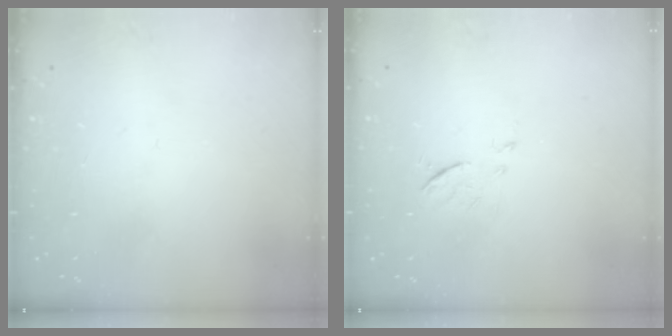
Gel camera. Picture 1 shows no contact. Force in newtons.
{"total": 6.0, "press": 5.9, "slide": 0.6}